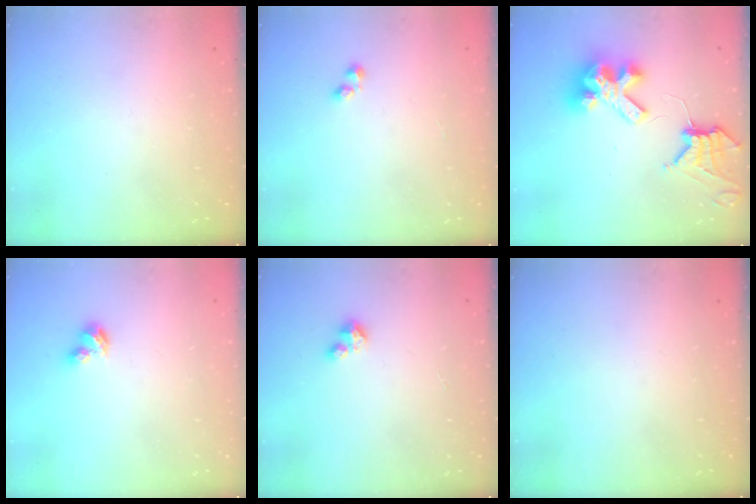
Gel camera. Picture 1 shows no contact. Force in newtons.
{"total": 1.6, "press": 1.5, "slide": 0.4}
{"total": 12.2, "press": 12.1, "slide": 1.2}
{"total": 3.1, "press": 3.1, "slide": 0.5}
{"total": 2.7, "press": 2.7, "slide": 0.3}
{"total": 0.0}